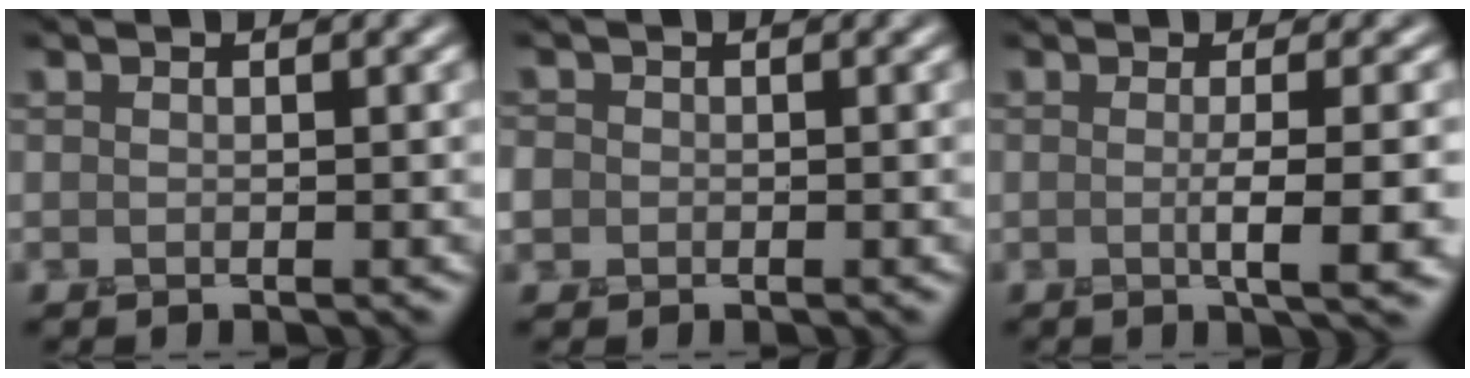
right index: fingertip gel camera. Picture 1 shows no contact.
{"total": 1.4, "force": [-0.2, 1.3, 0.1], "torque": [0.002, -0.001, -0.007]}
{"total": 4.6, "force": [-0.6, 1.0, 4.5], "torque": [-0.063, -0.003, -0.010]}